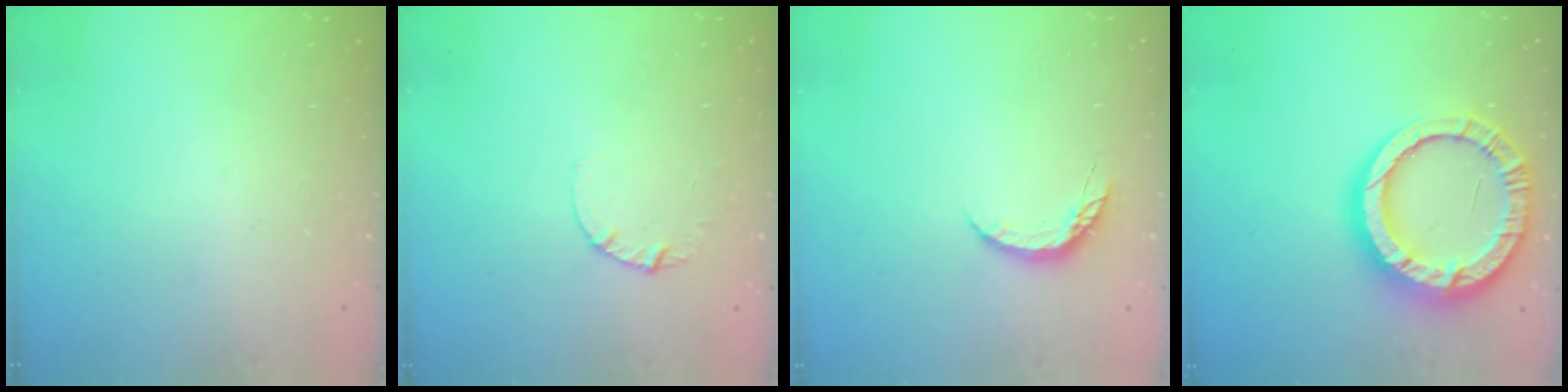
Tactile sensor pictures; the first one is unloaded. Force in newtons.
{"total": 2.8, "press": 2.8, "slide": 0.3}
{"total": 5.3, "press": 5.2, "slide": 0.6}
{"total": 18.9, "press": 18.9, "slide": 1.7}